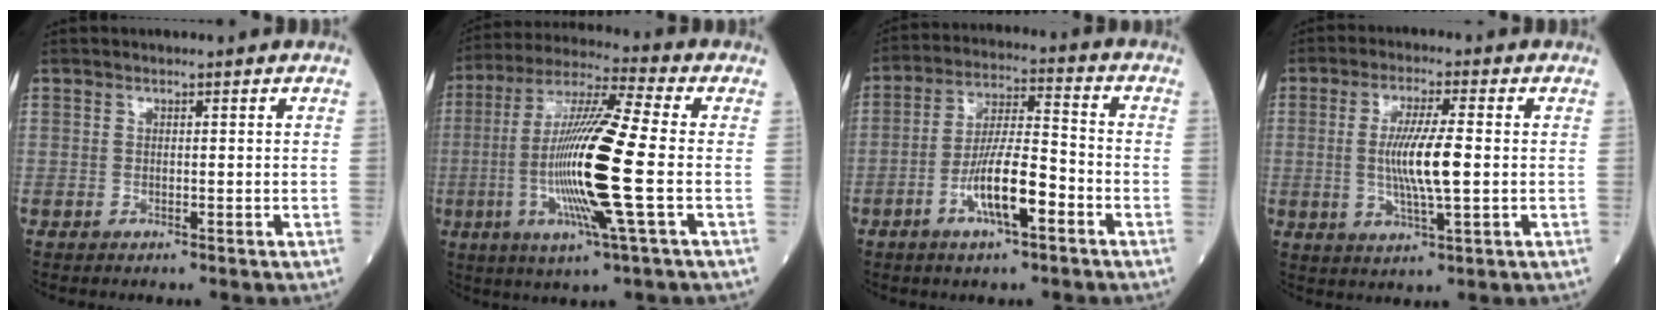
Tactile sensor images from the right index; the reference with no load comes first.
{"total": 16.6, "force": [-2.7, -0.2, 16.3], "torque": [-0.330, -0.010, -0.058]}
{"total": 9.8, "force": [-4.1, 1.8, 8.7], "torque": [-0.168, 0.003, -0.072]}
{"total": 8.1, "force": [-0.1, 0.6, 8.1], "torque": [-0.157, -0.006, -0.003]}